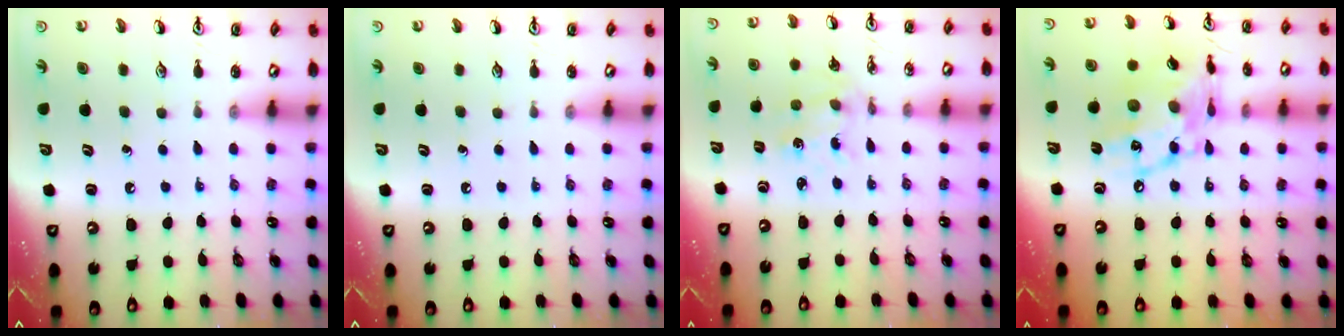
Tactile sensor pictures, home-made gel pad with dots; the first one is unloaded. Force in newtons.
{"total": 0.0}
{"total": 1.4, "press": 1.4, "slide": 0.2}
{"total": 14.9, "press": 14.8, "slide": 1.4}